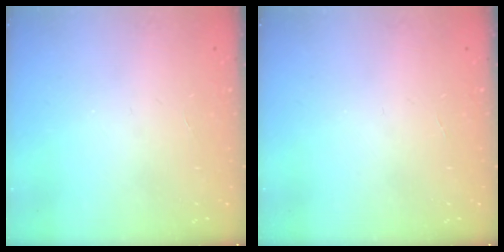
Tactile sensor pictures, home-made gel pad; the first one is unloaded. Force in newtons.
{"total": 0.0}